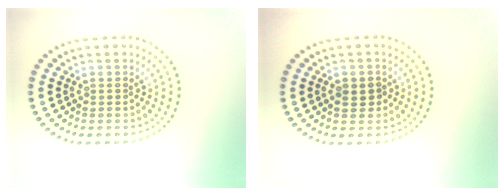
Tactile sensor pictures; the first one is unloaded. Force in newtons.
{"total": 1.9, "press": 1.8, "slide": 0.4}